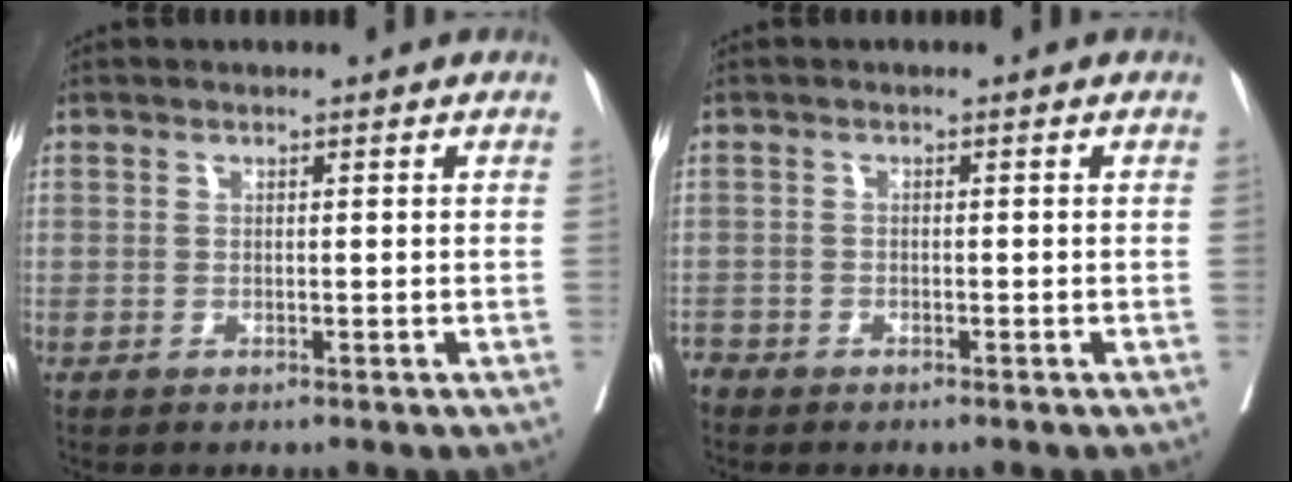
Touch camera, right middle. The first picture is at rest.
{"total": 1.5, "force": [-1.4, 0.6, -0.2], "torque": [0.004, 0.000, -0.027]}